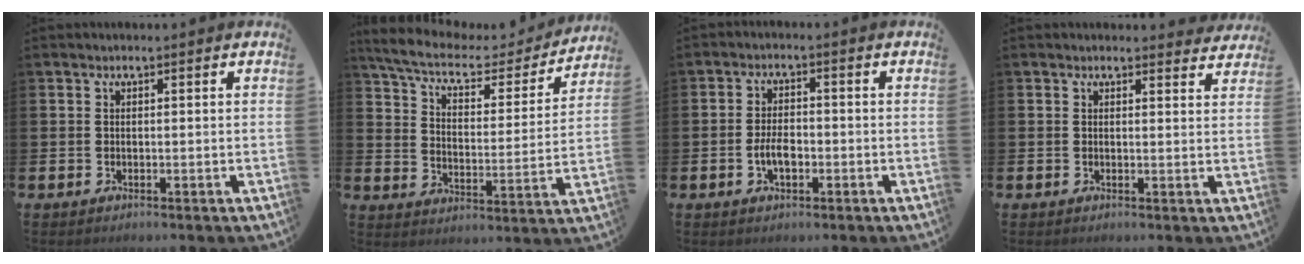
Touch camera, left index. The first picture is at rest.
{"total": 7.8, "force": [6.6, 2.4, 3.3], "torque": [-0.091, -0.044, 0.109]}
{"total": 3.5, "force": [-0.9, 1.9, 2.8], "torque": [-0.040, 0.000, -0.019]}
{"total": 1.8, "force": [1.7, 0.4, 0.0], "torque": [0.006, -0.006, 0.029]}